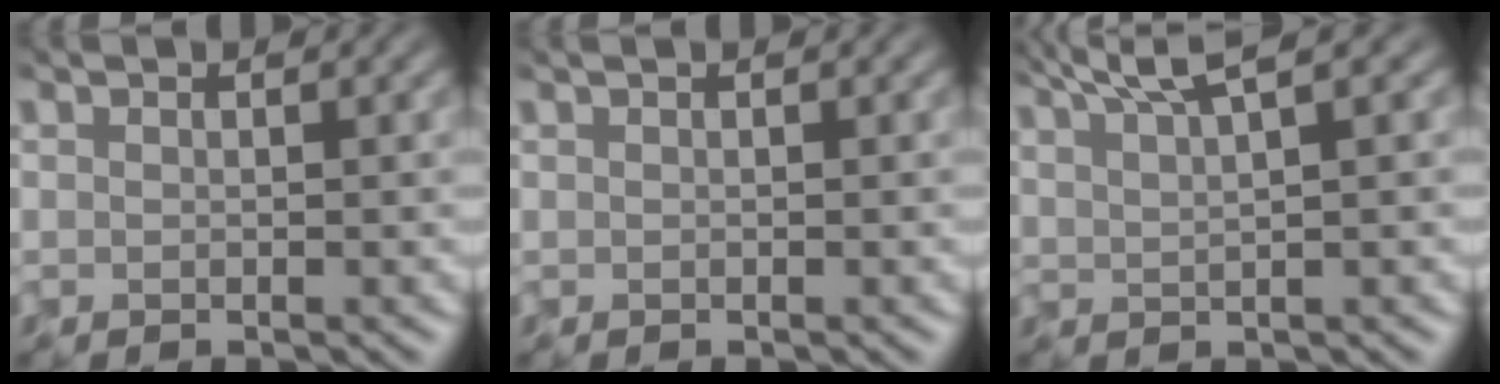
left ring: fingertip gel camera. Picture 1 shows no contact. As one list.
[{"total": 1.0, "force": [0.6, 0.5, 0.7], "torque": [-0.002, 0.005, -0.005]}, {"total": 4.4, "force": [3.0, 0.7, 3.0], "torque": [-0.058, 0.017, 0.053]}]